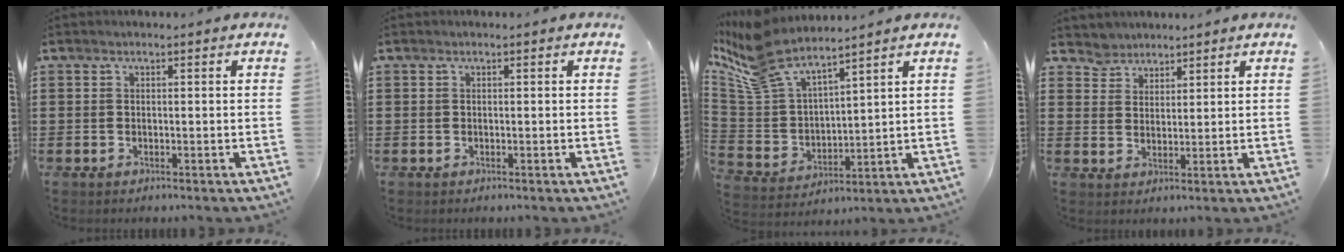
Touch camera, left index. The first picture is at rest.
{"total": 0.0}
{"total": 9.8, "force": [8.3, 2.0, 4.7], "torque": [-0.131, -0.043, 0.148]}
{"total": 3.2, "force": [2.8, 1.5, -0.7], "torque": [-0.002, -0.001, 0.054]}